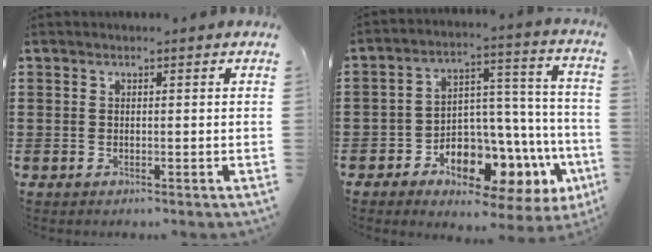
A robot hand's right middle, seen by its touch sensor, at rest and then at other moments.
{"total": 9.6, "force": [-6.2, 5.5, 4.9], "torque": [-0.087, -0.002, -0.109]}